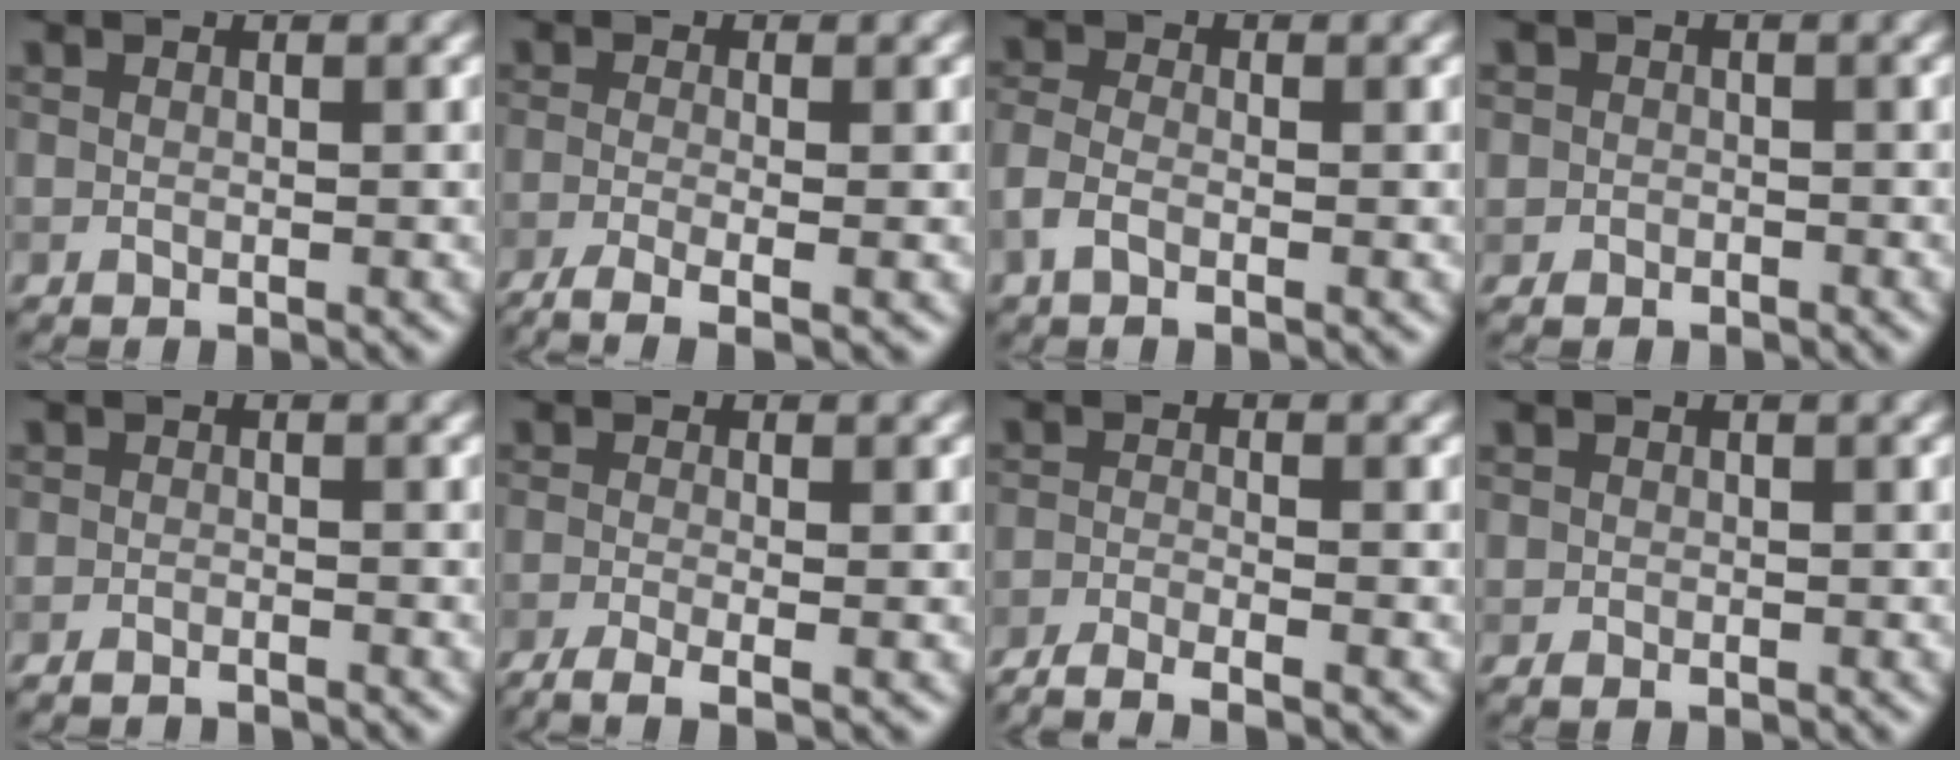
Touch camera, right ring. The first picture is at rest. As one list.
[{"total": 4.3, "force": [-2.2, 1.3, 3.4], "torque": [-0.056, -0.010, -0.046]}, {"total": 2.3, "force": [-1.1, 1.1, 1.7], "torque": [-0.042, 0.000, -0.032]}, {"total": 1.3, "force": [-0.4, 1.2, -0.2], "torque": [0.020, 0.001, -0.012]}, {"total": 1.7, "force": [-1.6, 0.6, 0.2], "torque": [0.004, 0.000, -0.026]}, {"total": 3.8, "force": [-1.9, 1.2, 3.0], "torque": [-0.047, -0.011, -0.034]}, {"total": 4.6, "force": [-3.7, 0.8, 2.5], "torque": [-0.046, -0.014, -0.074]}, {"total": 0.8, "force": [0.0, 0.8, 0.2], "torque": [0.003, -0.003, -0.002]}]